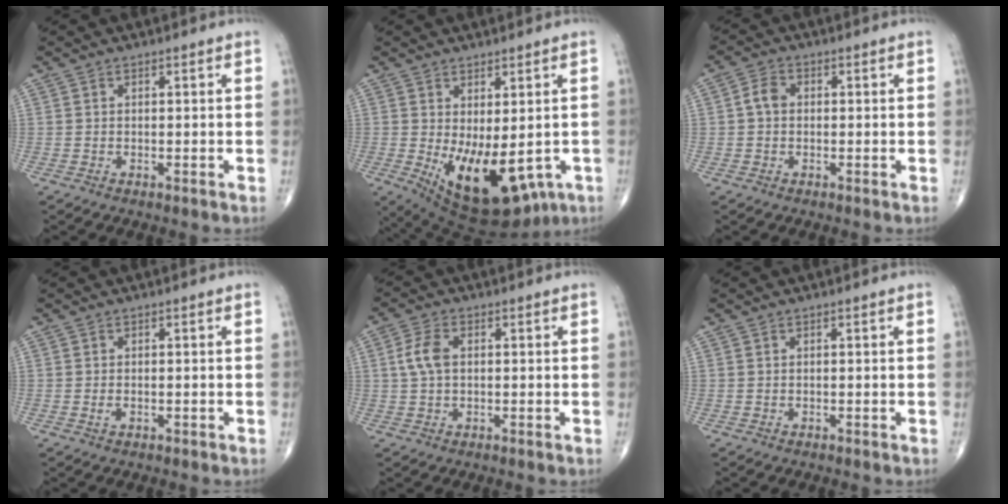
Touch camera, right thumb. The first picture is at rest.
{"total": 15.1, "force": [-3.3, 7.4, 12.7], "torque": [-0.188, -0.016, -0.022]}
{"total": 3.1, "force": [0.0, 2.5, 2.0], "torque": [-0.034, 0.011, -0.005]}
{"total": 1.0, "force": [-0.2, 0.5, 0.8], "torque": [-0.019, 0.001, -0.005]}
{"total": 4.8, "force": [0.6, 2.9, 3.8], "torque": [-0.088, 0.009, 0.009]}
{"total": 0.0}